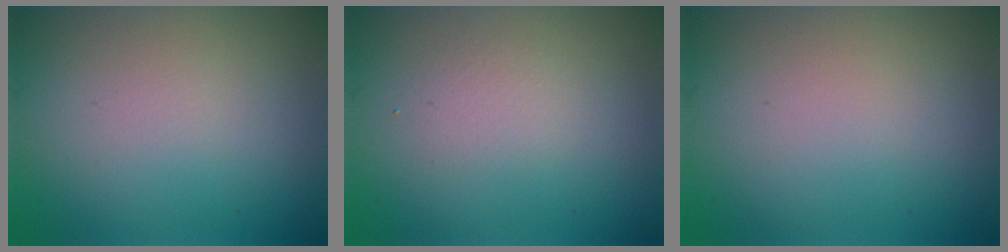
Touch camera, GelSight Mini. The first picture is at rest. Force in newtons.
{"total": 1.3, "press": 1.3, "slide": 0.2}
{"total": 0.0}